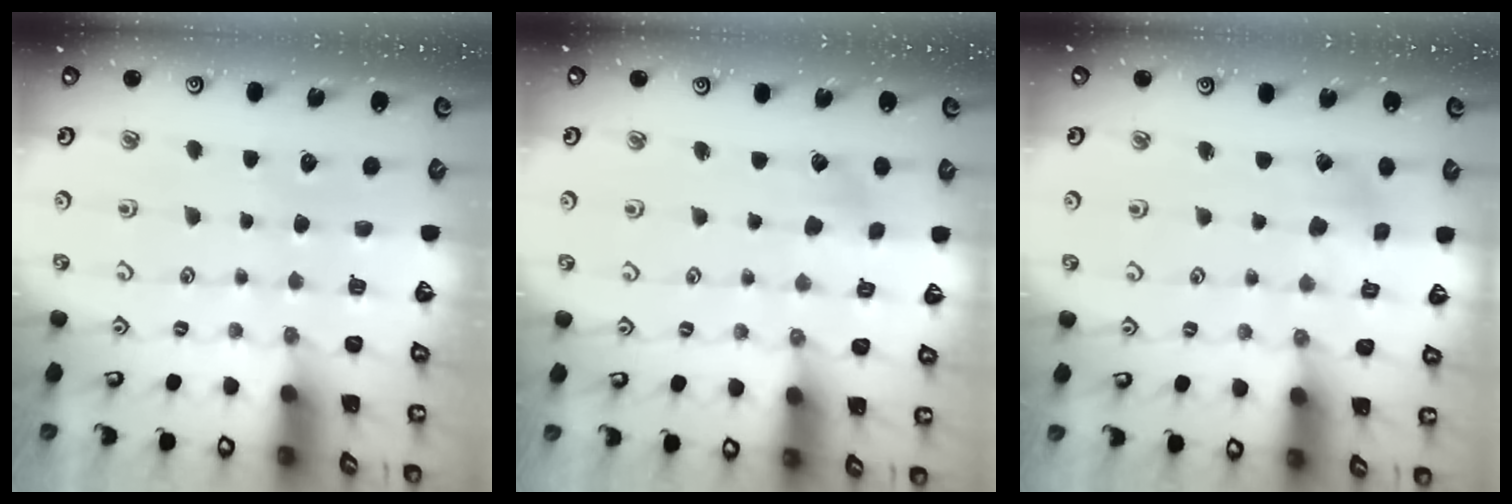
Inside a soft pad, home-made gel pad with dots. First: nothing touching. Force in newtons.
{"total": 2.1, "press": 2.1, "slide": 0.2}
{"total": 1.3, "press": 1.3, "slide": 0.2}